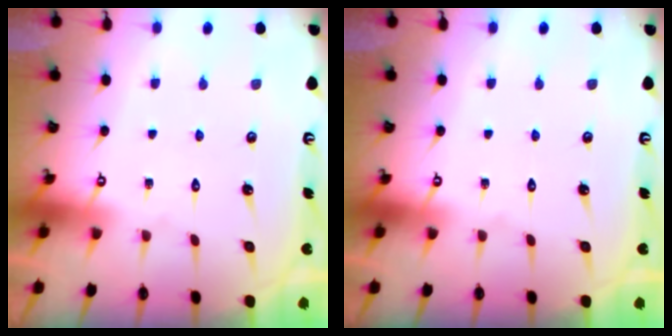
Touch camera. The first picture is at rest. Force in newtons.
{"total": 0.0}